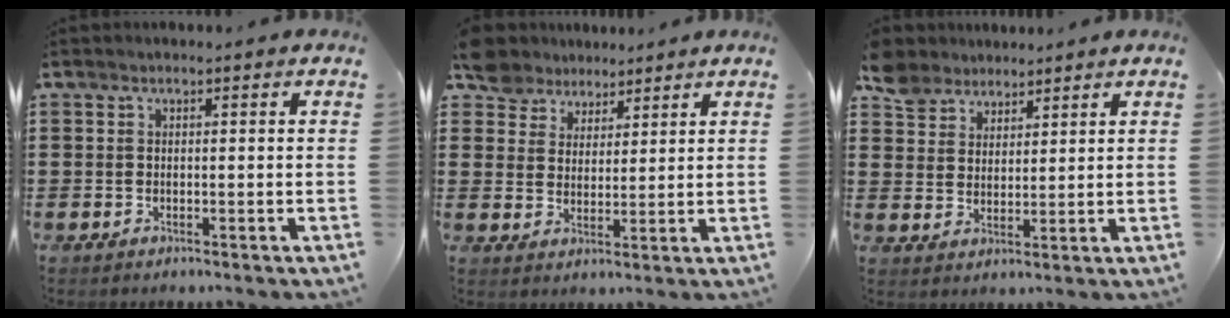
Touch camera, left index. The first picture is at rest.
{"total": 5.1, "force": [4.3, 2.7, 0.1], "torque": [-0.029, 0.001, 0.082]}
{"total": 5.3, "force": [4.5, 2.7, 0.5], "torque": [-0.034, -0.002, 0.088]}